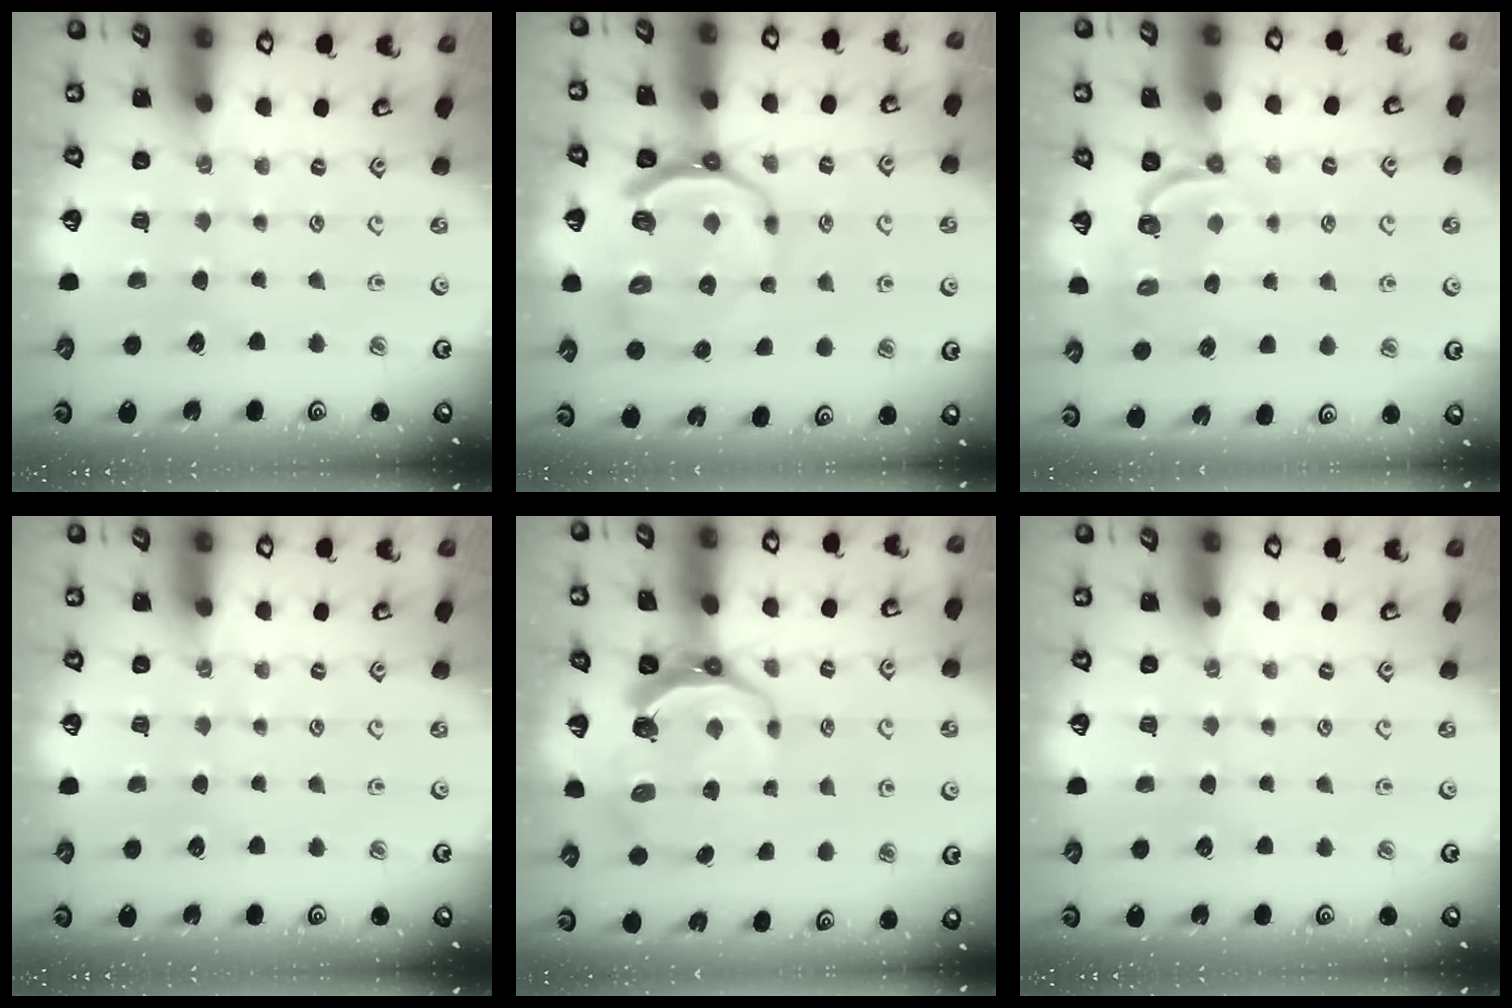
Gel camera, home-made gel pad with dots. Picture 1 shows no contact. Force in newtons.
{"total": 11.6, "press": 11.1, "slide": 3.5}
{"total": 4.2, "press": 3.2, "slide": 2.7}
{"total": 0.0}
{"total": 9.6, "press": 8.7, "slide": 4.0}
{"total": 0.0}